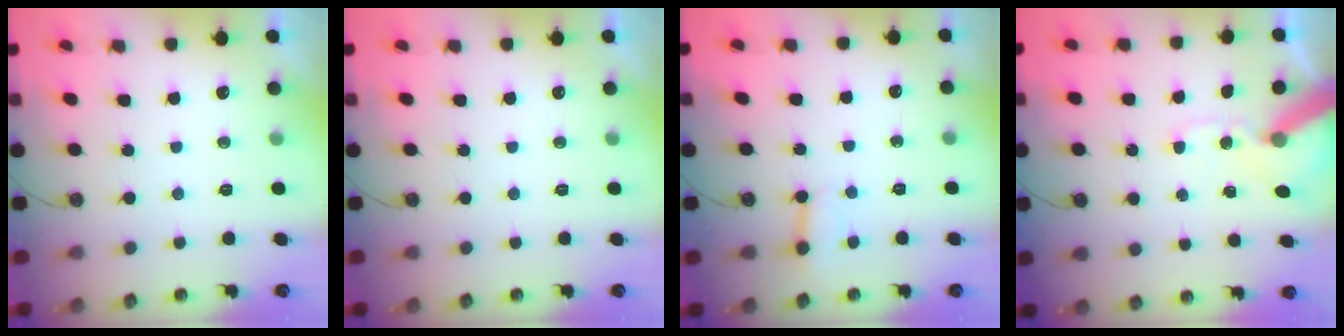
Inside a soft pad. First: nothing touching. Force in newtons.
{"total": 0.0}
{"total": 3.0, "press": 3.0, "slide": 0.3}
{"total": 11.4, "press": 11.3, "slide": 1.8}